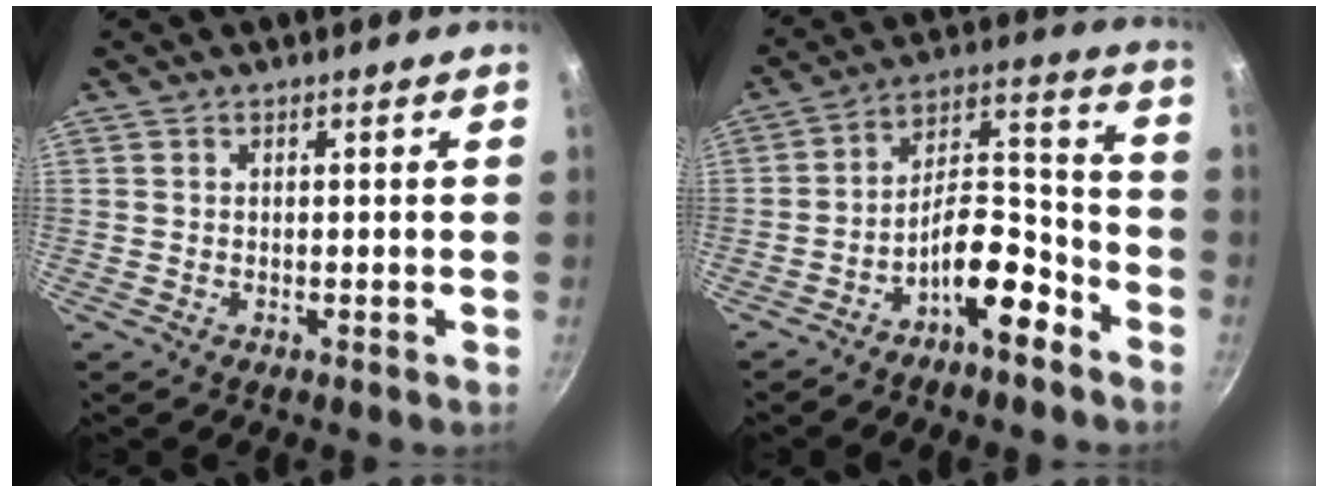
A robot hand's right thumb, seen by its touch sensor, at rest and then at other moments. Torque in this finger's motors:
{"motor_torque": [2.63, 1.64, 1.45, -1.33, 0.50]}